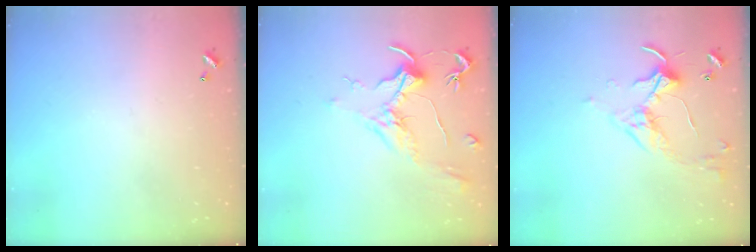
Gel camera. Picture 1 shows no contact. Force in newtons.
{"total": 1.9, "press": 1.7, "slide": 0.9}
{"total": 3.3, "press": 3.2, "slide": 0.7}